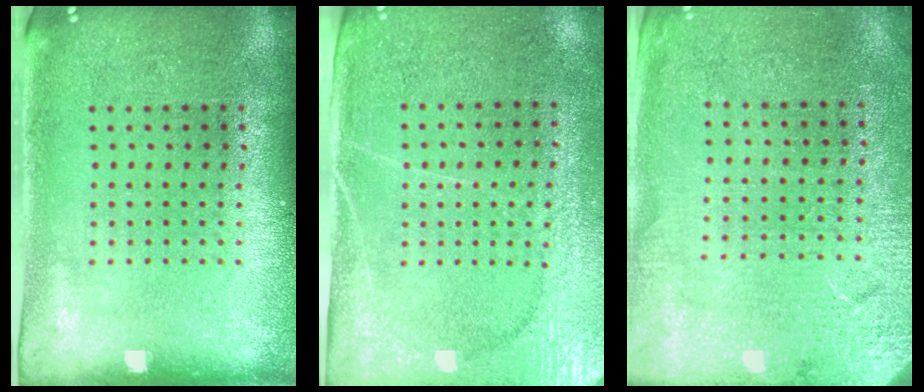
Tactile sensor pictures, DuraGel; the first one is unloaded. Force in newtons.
{"total": 3.0, "press": 2.7, "slide": 1.5}
{"total": 2.8, "press": 2.8, "slide": 0.1}